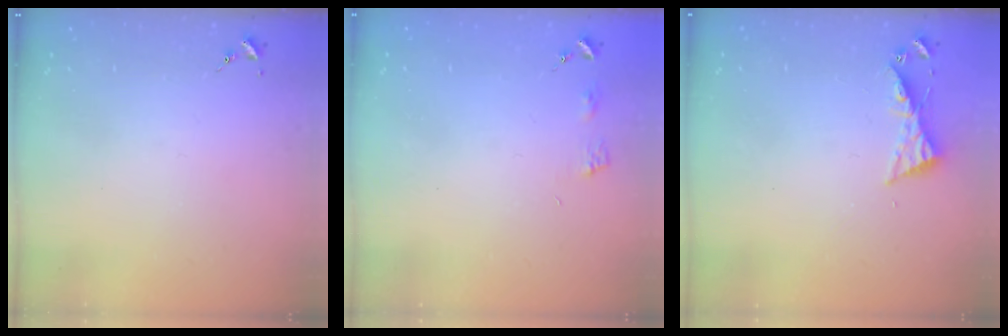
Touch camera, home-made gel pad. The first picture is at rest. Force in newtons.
{"total": 3.9, "press": 3.9, "slide": 0.4}
{"total": 5.2, "press": 5.2, "slide": 0.4}